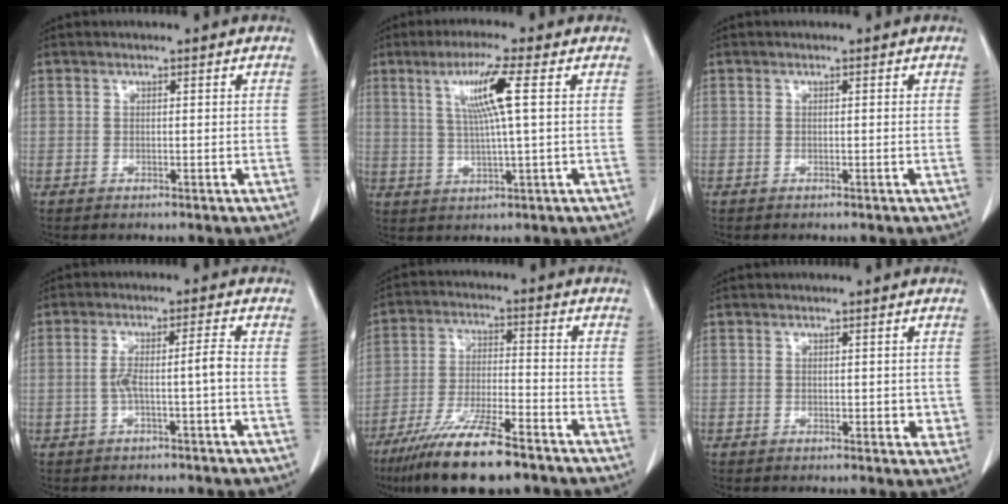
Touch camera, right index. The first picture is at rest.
{"total": 7.5, "force": [2.2, -0.7, 7.1], "torque": [-0.135, 0.004, 0.046]}
{"total": 0.0}
{"total": 4.3, "force": [-1.1, -0.2, 4.2], "torque": [-0.082, 0.016, -0.015]}
{"total": 14.3, "force": [-10.4, 2.2, 9.7], "torque": [-0.189, -0.036, -0.181]}
{"total": 2.6, "force": [0.0, 1.6, 2.1], "torque": [-0.016, -0.001, 0.002]}